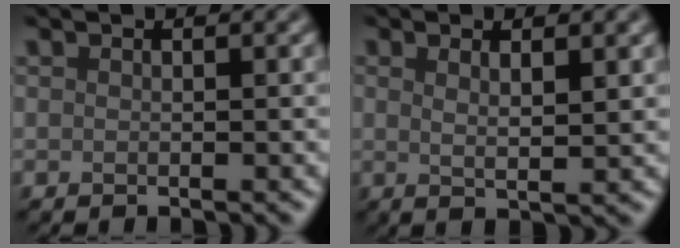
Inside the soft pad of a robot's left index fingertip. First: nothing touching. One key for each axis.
{"total": 3.1, "fx": 1.2, "fy": 0.8, "fz": 2.7, "tx": -0.034, "ty": 0.001, "tz": 0.014}